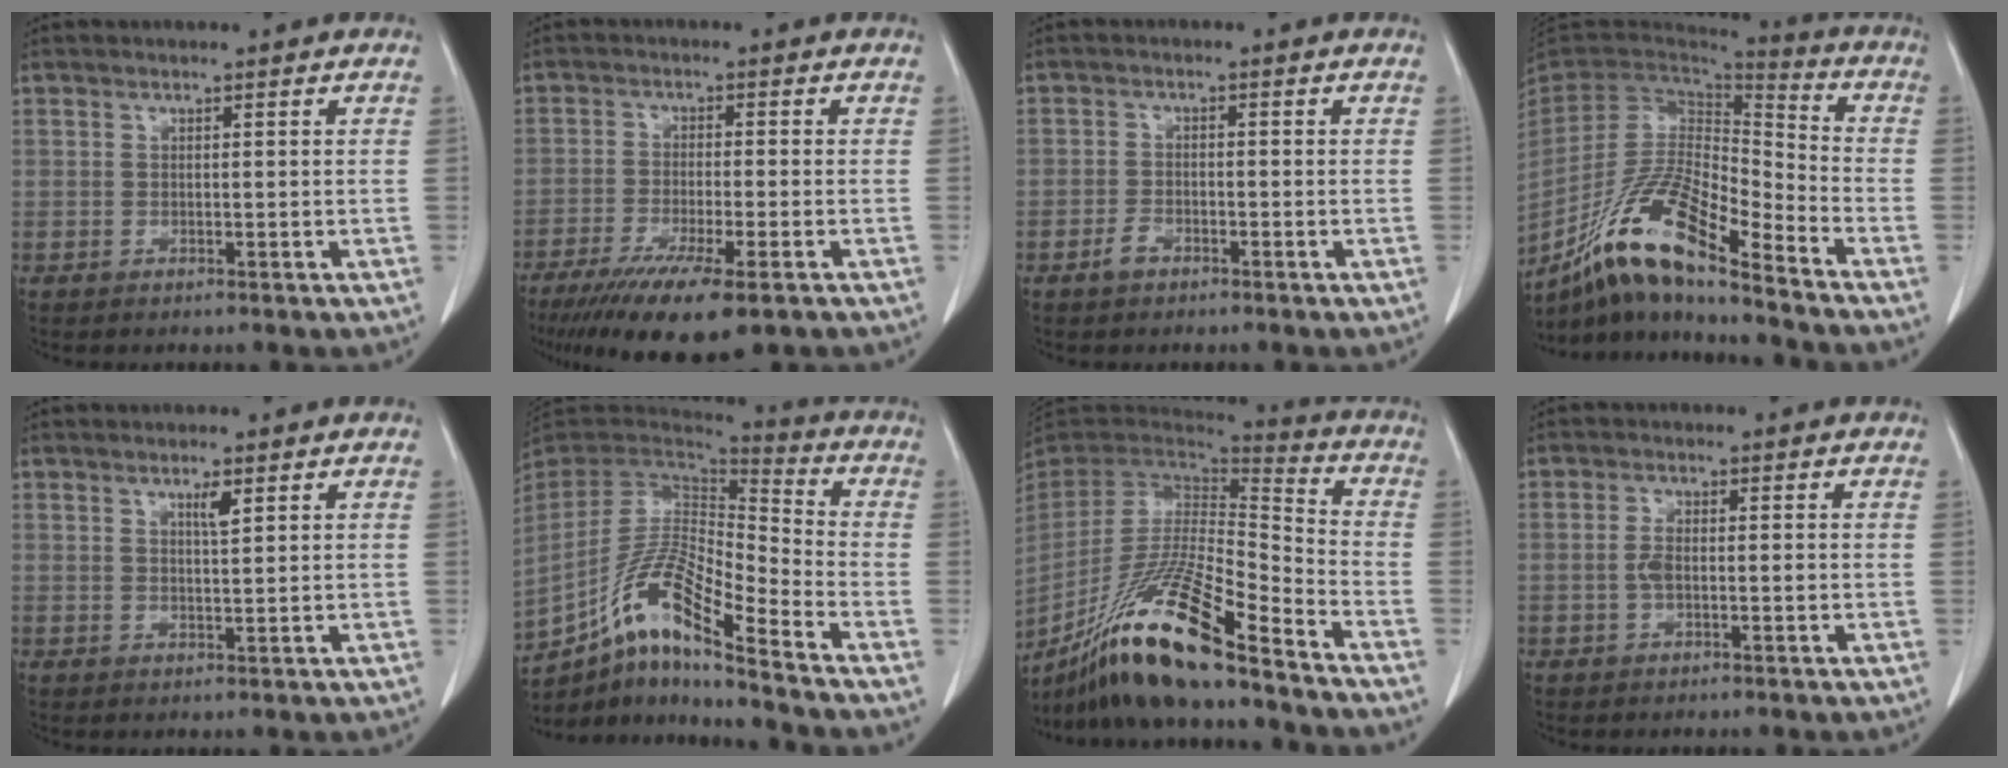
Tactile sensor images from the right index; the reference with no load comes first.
{"total": 12.2, "force": [-8.0, 1.7, 9.1], "torque": [-0.152, -0.031, -0.125]}
{"total": 2.1, "force": [-1.3, 1.2, 1.0], "torque": [-0.020, 0.005, -0.020]}
{"total": 17.1, "force": [-12.4, 2.4, 11.6], "torque": [-0.220, -0.002, -0.225]}
{"total": 2.0, "force": [1.1, 0.2, 1.7], "torque": [-0.032, -0.003, 0.020]}
{"total": 15.3, "force": [-10.0, 1.3, 11.5], "torque": [-0.223, 0.006, -0.178]}
{"total": 20.8, "force": [-15.2, 1.3, 14.2], "torque": [-0.285, -0.037, -0.280]}
{"total": 2.7, "force": [-0.4, 1.0, 2.5], "torque": [-0.055, 0.004, -0.008]}